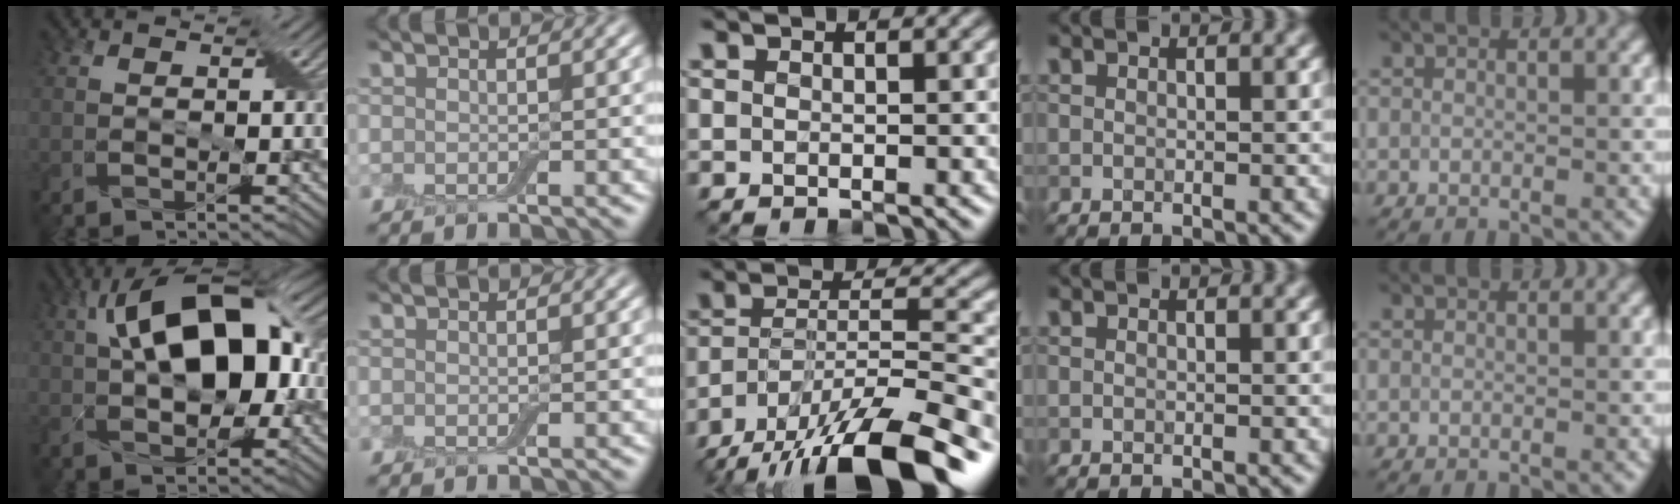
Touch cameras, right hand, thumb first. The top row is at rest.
{"thumb": {"total": 15.5, "force": [2.7, 8.3, 12.7], "torque": [-0.205, 0.034, 0.033]}, "middle": {"total": 14.3, "force": [-10.6, 4.1, 8.7], "torque": [-0.166, -0.008, -0.179]}}